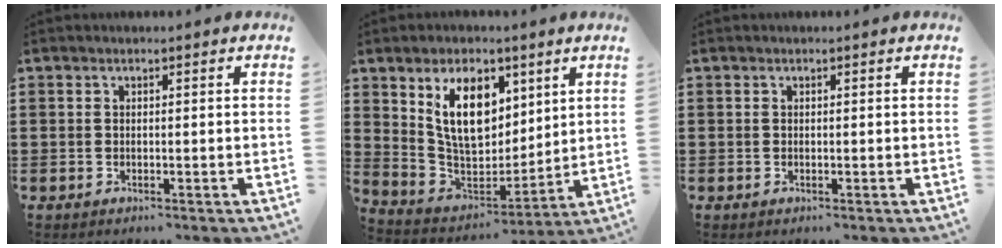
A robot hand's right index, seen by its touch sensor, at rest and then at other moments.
{"total": 12.3, "force": [5.4, 7.4, 8.3], "torque": [-0.165, 0.000, 0.101]}
{"total": 0.0}